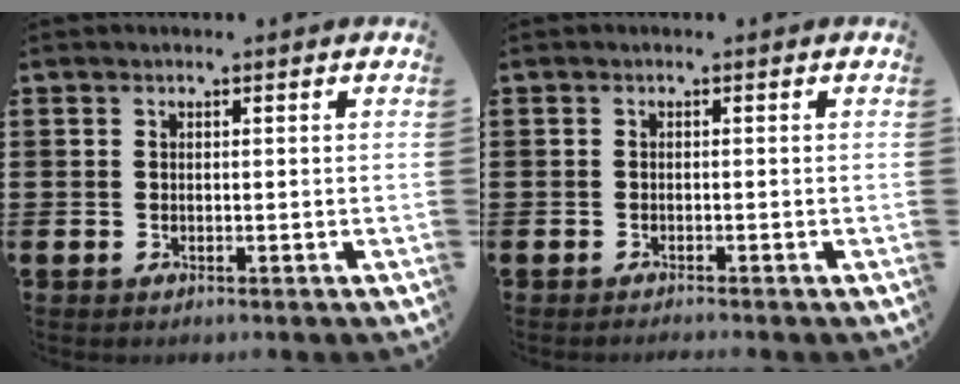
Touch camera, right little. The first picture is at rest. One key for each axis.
{"total": 0.5, "fx": -0.5, "fy": -0.1, "fz": 0.1, "tx": -0.001, "ty": -0.002, "tz": -0.010}